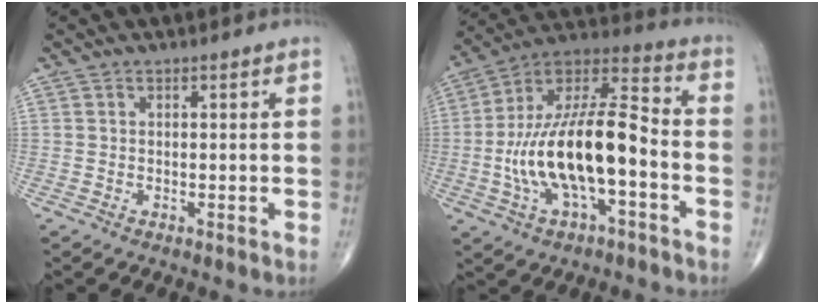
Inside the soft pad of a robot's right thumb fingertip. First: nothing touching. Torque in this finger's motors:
{"motor_torque": [2.29, 2.68, 2.41, -0.35, 0.24]}